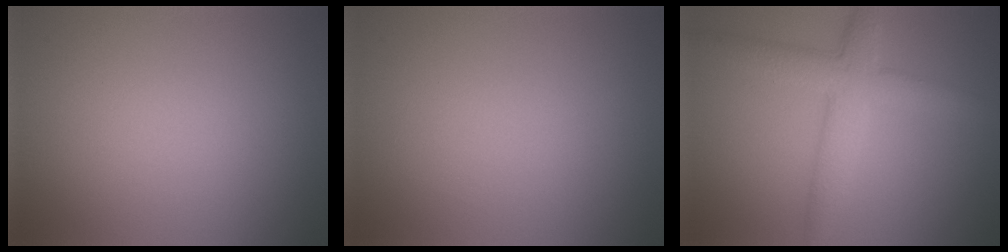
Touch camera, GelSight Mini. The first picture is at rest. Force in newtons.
{"total": 0.0}
{"total": 4.9, "press": 4.9, "slide": 0.1}